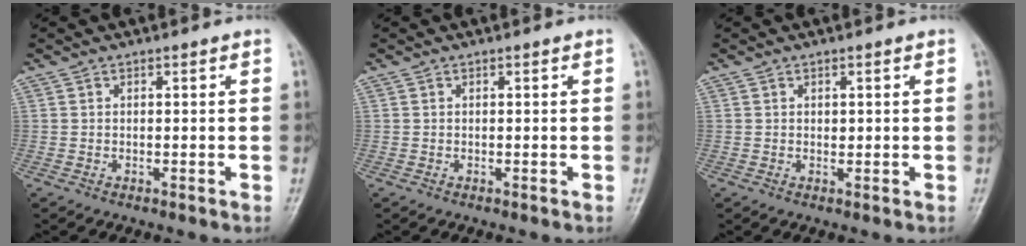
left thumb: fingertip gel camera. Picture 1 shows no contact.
{"total": 0.0}
{"total": 0.9, "force": [0.3, 0.6, 0.5], "torque": [-0.004, 0.000, 0.005]}